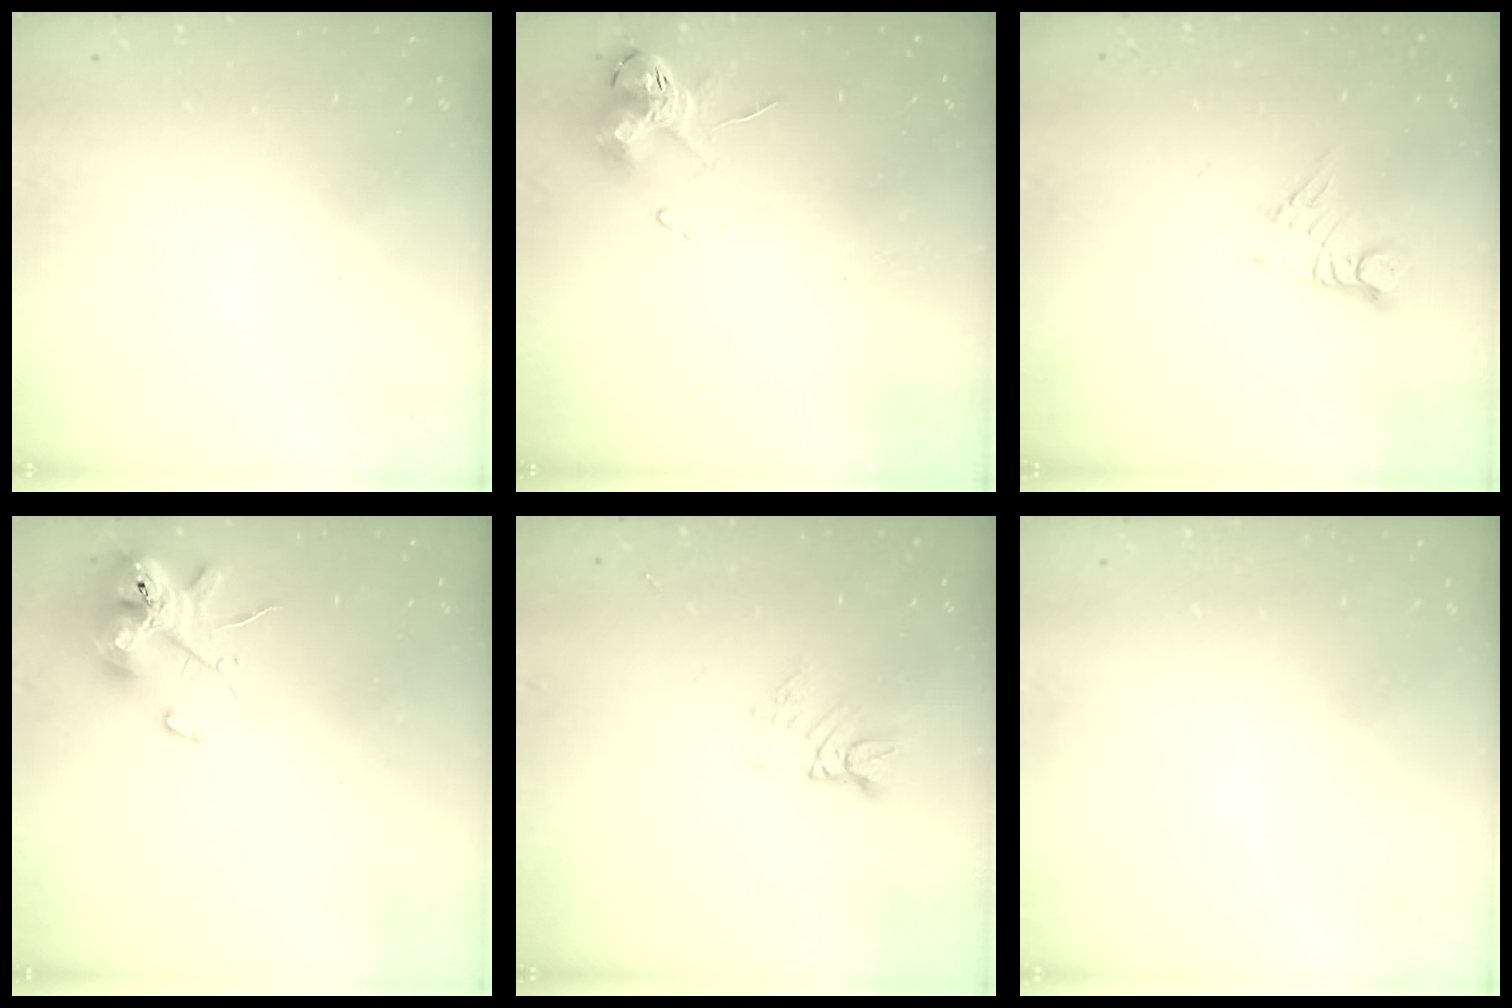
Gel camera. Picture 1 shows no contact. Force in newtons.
{"total": 11.2, "press": 11.2, "slide": 0.5}
{"total": 3.7, "press": 3.7, "slide": 0.3}
{"total": 11.6, "press": 11.5, "slide": 1.7}
{"total": 4.5, "press": 4.5, "slide": 0.3}
{"total": 0.0}